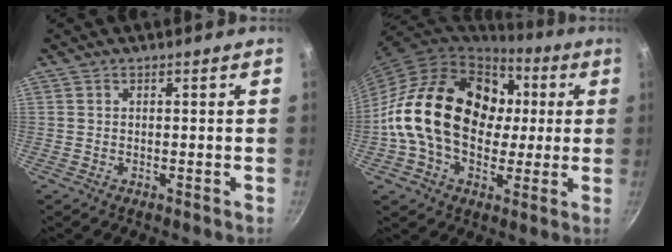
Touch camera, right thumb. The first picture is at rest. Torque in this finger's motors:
{"motor_torque": [-0.91, 2.55, 1.95, -0.82, 0.32]}